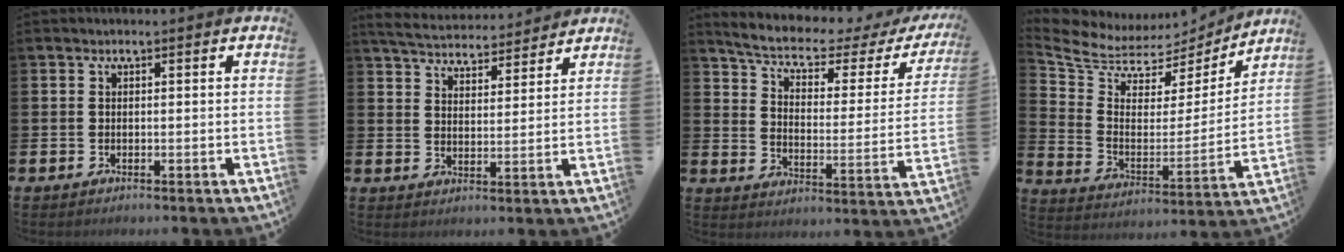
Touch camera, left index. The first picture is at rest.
{"total": 5.6, "force": [5.5, 0.9, 0.7], "torque": [-0.041, -0.033, 0.098]}
{"total": 5.6, "force": [4.7, 1.4, 2.6], "torque": [-0.082, -0.035, 0.073]}
{"total": 7.1, "force": [6.5, 2.6, 0.5], "torque": [-0.062, -0.055, 0.112]}